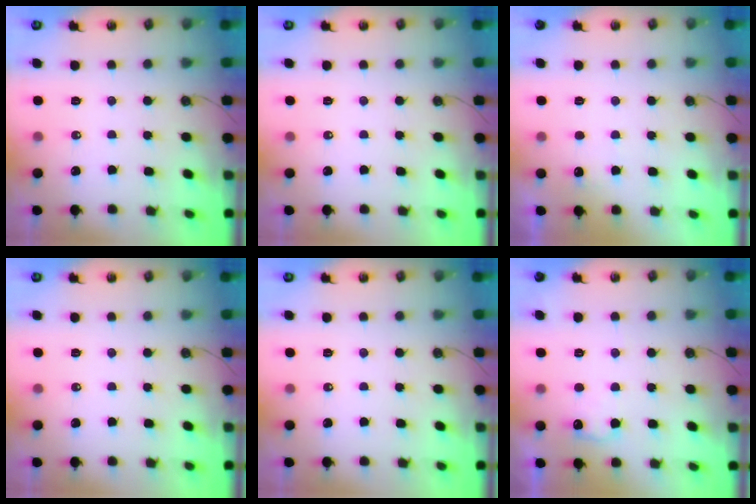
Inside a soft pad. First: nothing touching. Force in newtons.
{"total": 0.0}
{"total": 4.4, "press": 4.2, "slide": 1.2}
{"total": 0.0}
{"total": 0.0}
{"total": 8.3, "press": 8.2, "slide": 0.5}